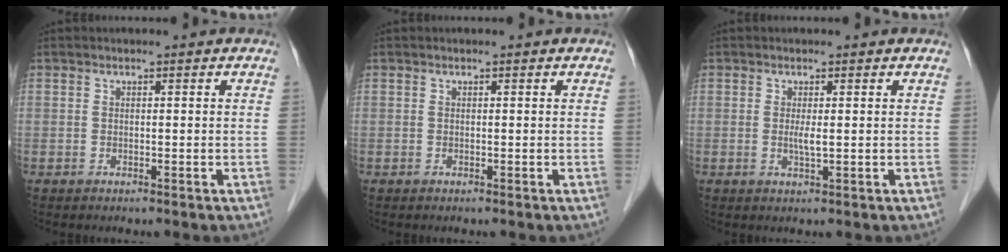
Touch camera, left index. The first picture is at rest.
{"total": 0.0}
{"total": 1.6, "force": [0.1, 0.1, 1.5], "torque": [-0.036, -0.003, 0.004]}